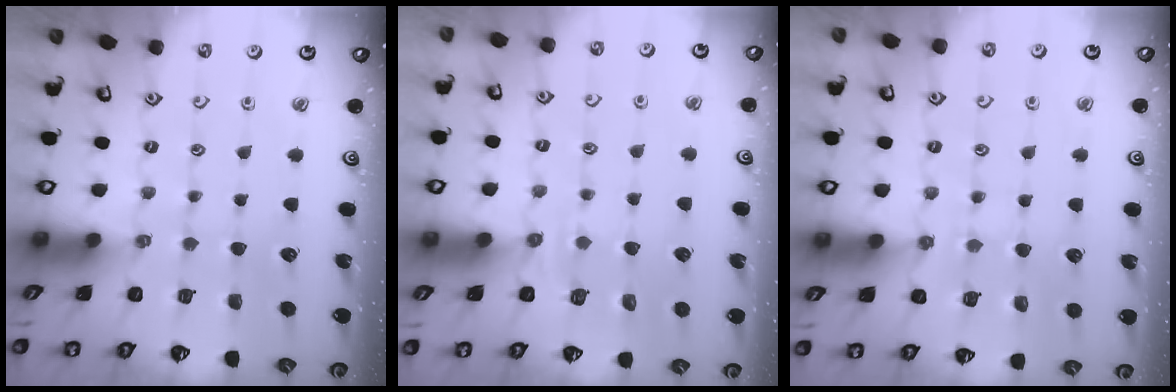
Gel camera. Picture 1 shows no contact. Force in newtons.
{"total": 4.3, "press": 3.9, "slide": 1.8}
{"total": 7.9, "press": 7.9, "slide": 0.8}